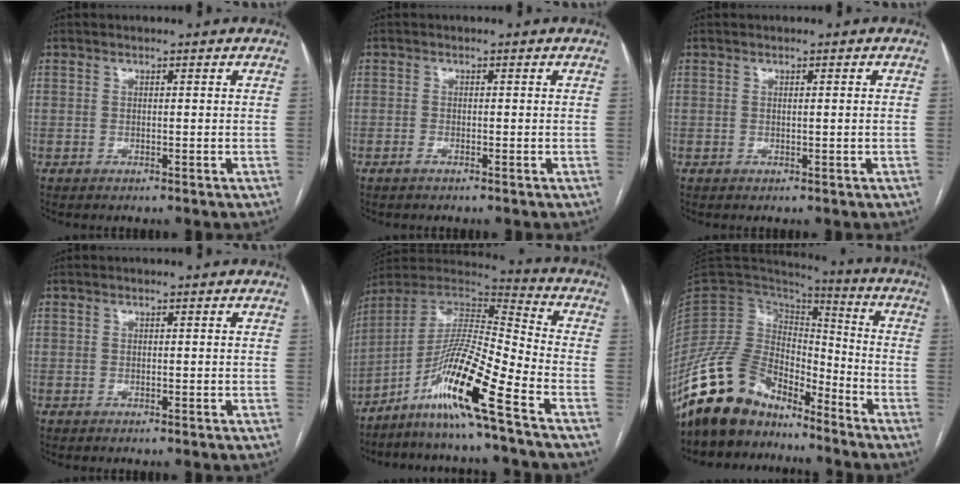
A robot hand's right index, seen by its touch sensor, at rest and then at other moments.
{"total": 0.7, "force": [-0.5, 0.3, 0.4], "torque": [-0.008, 0.000, -0.009]}
{"total": 0.6, "force": [0.0, -0.1, 0.6], "torque": [-0.009, 0.000, 0.002]}
{"total": 0.0}
{"total": 15.3, "force": [-9.0, -1.2, 12.3], "torque": [-0.238, -0.005, -0.168]}
{"total": 14.9, "force": [-12.0, 6.7, 5.8], "torque": [-0.120, 0.036, -0.227]}